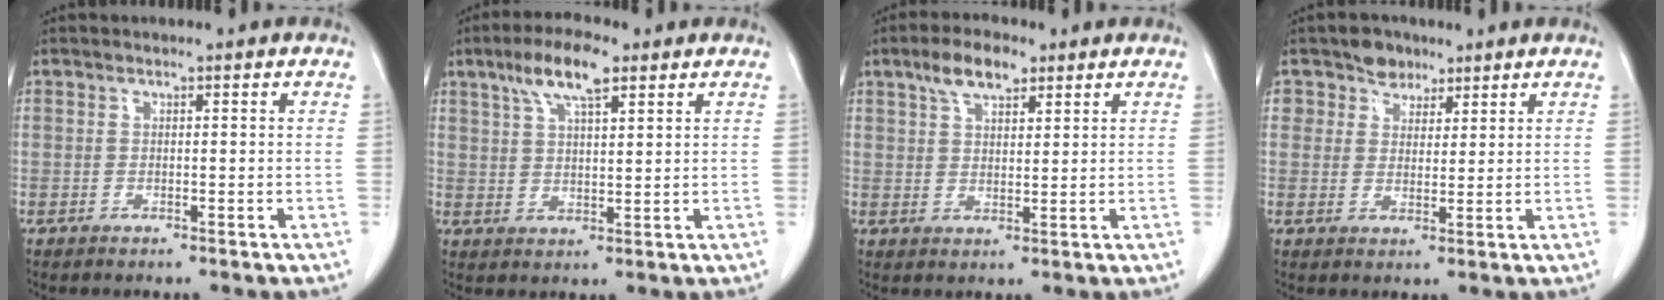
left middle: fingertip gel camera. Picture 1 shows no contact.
{"total": 7.6, "force": [4.6, 1.8, 5.8], "torque": [-0.116, 0.014, 0.083]}
{"total": 5.9, "force": [3.8, 2.3, 3.9], "torque": [-0.076, 0.014, 0.068]}
{"total": 4.0, "force": [2.7, 2.9, 0.4], "torque": [-0.003, 0.002, 0.043]}